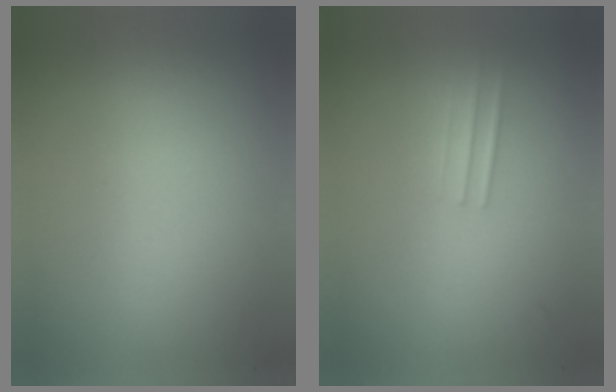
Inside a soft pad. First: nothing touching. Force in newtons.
{"total": 1.8}